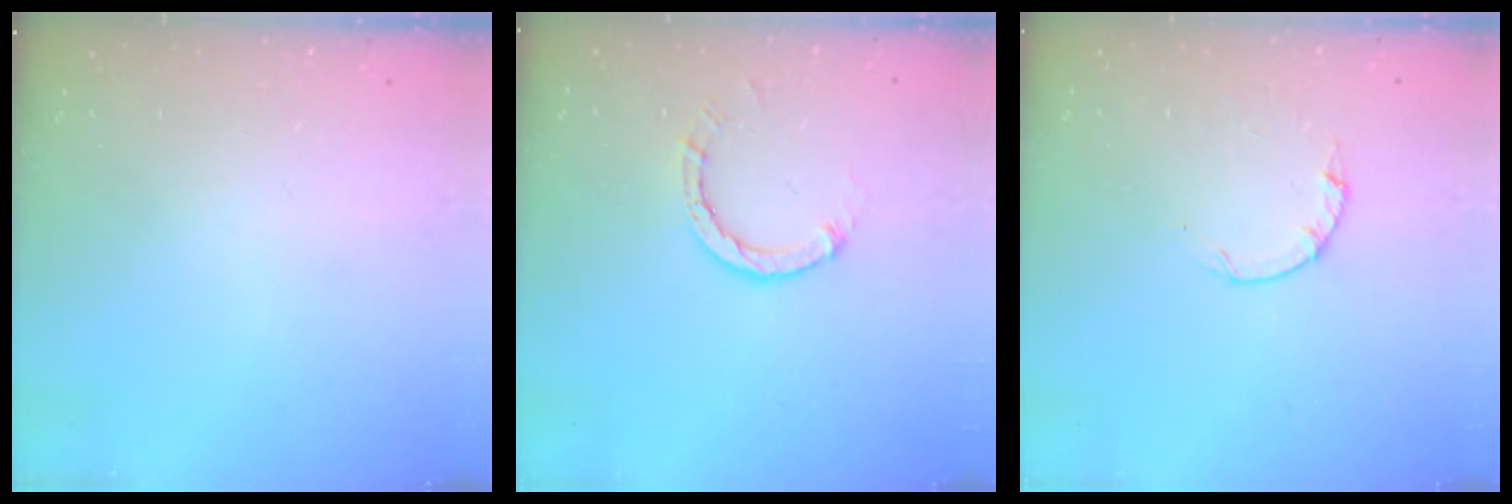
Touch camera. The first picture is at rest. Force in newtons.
{"total": 3.0, "press": 3.0, "slide": 0.3}
{"total": 2.2, "press": 2.1, "slide": 0.4}